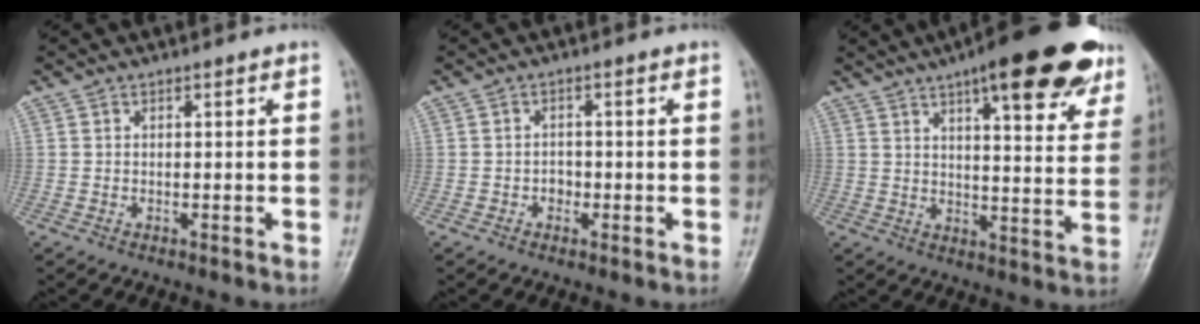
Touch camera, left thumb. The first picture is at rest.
{"total": 1.7, "force": [-0.5, 1.4, 0.7], "torque": [-0.003, 0.006, -0.011]}
{"total": 21.7, "force": [13.3, 6.4, 15.9], "torque": [-0.183, -0.033, 0.171]}